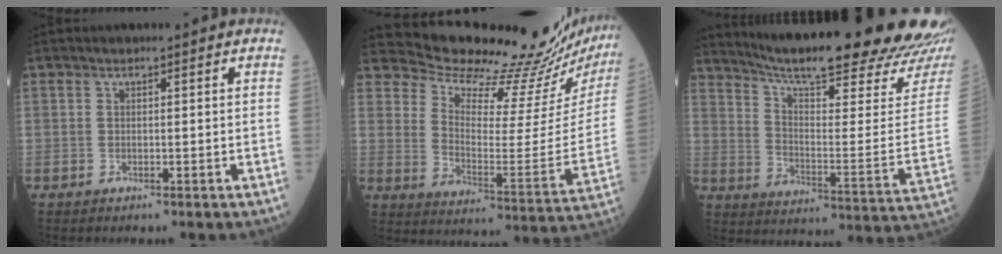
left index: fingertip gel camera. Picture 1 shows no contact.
{"total": 22.5, "force": [21.6, 0.5, 6.3], "torque": [-0.117, -0.118, 0.285]}
{"total": 27.4, "force": [24.0, 0.8, 13.2], "torque": [-0.213, -0.089, 0.318]}